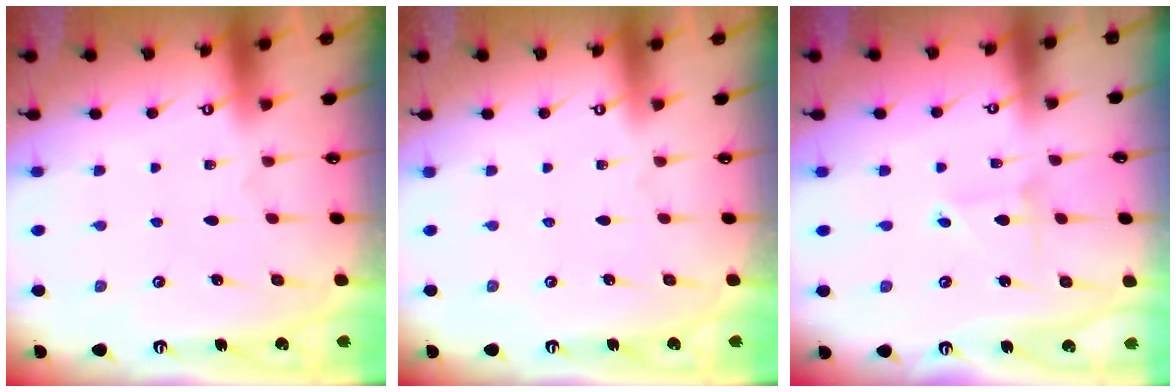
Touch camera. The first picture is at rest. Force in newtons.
{"total": 0.0}
{"total": 2.2, "press": 2.2, "slide": 0.1}